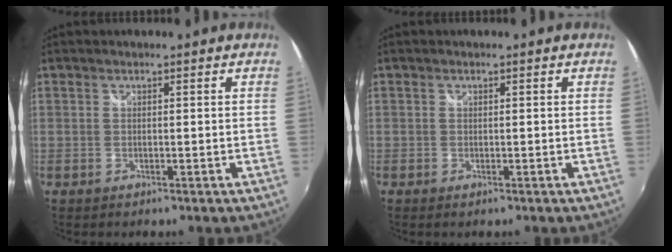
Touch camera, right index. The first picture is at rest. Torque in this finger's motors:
{"motor_torque": [0.23, -0.35, -0.08, -0.03]}